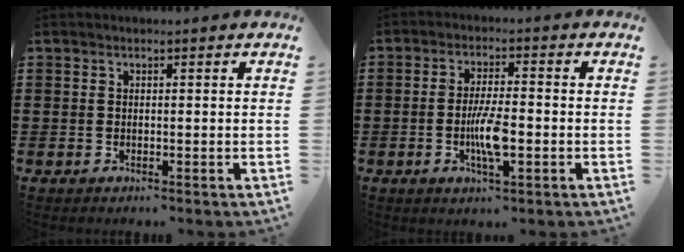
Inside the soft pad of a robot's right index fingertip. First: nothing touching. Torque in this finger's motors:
{"motor_torque": [1.73, -0.41, 0.53, 0.15]}